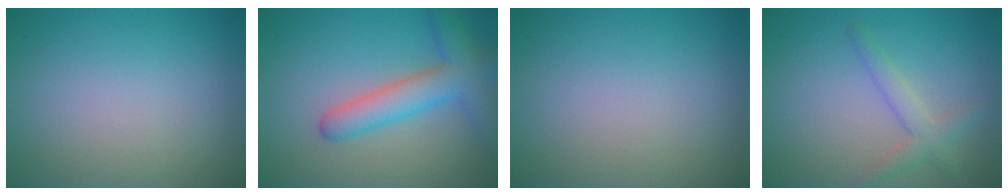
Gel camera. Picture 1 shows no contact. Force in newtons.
{"total": 5.3, "press": 5.2, "slide": 0.2}
{"total": 0.0}
{"total": 2.2, "press": 2.2, "slide": 0.1}